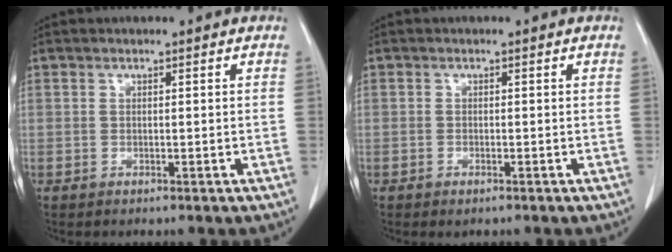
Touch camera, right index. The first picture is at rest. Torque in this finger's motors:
{"motor_torque": [0.21, -0.17, 0.06, 0.01]}